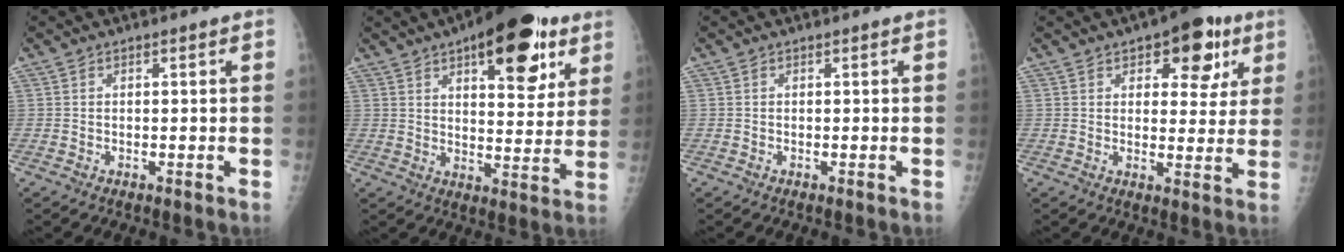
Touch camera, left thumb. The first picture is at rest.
{"total": 19.0, "force": [10.0, 8.0, 14.0], "torque": [-0.154, -0.031, 0.141]}
{"total": 0.0}
{"total": 11.5, "force": [5.8, 6.0, 7.9], "torque": [-0.056, -0.016, 0.072]}